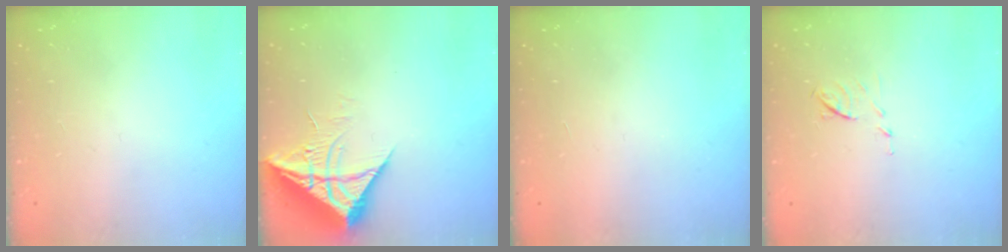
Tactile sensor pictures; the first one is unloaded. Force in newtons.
{"total": 10.3, "press": 10.3, "slide": 1.1}
{"total": 1.5, "press": 1.5, "slide": 0.1}
{"total": 6.2, "press": 6.2, "slide": 0.9}